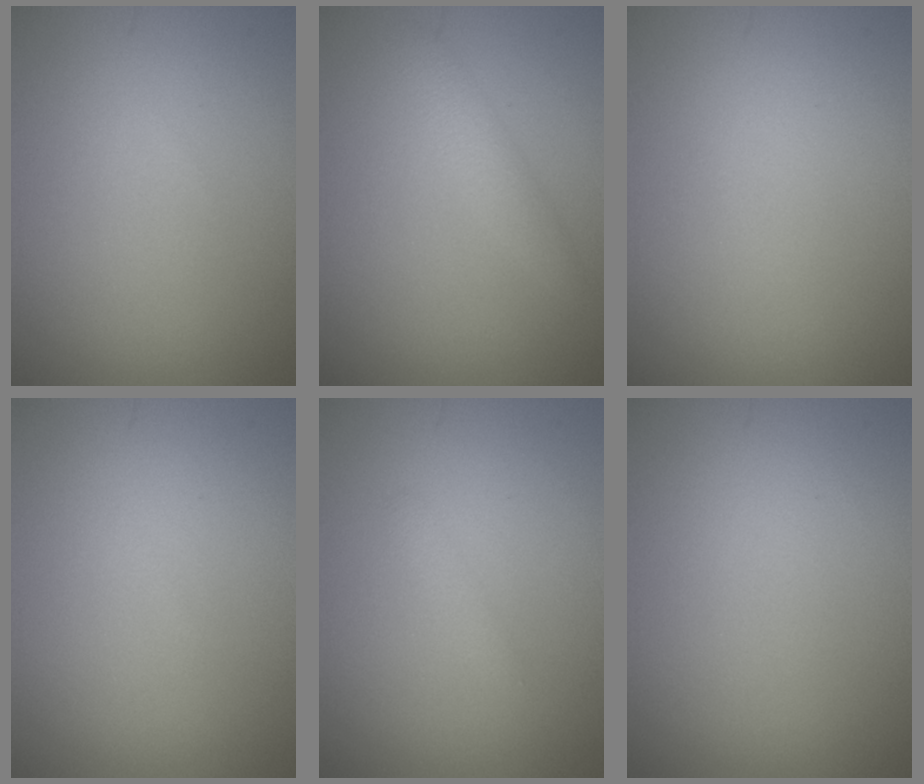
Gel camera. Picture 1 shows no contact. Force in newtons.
{"total": 1.7, "press": 1.7, "slide": 0.1}
{"total": 0.0}
{"total": 0.0}
{"total": 0.9, "press": 0.9, "slide": 0.0}
{"total": 0.0}